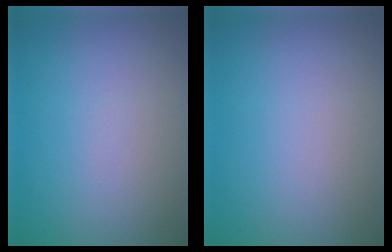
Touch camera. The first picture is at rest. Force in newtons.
{"total": 0.0}